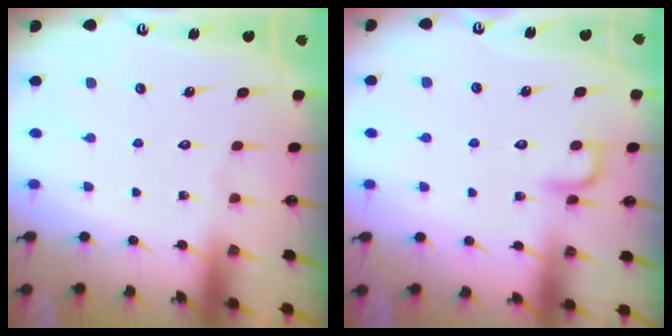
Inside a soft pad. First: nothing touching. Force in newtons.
{"total": 4.0, "press": 3.9, "slide": 0.6}